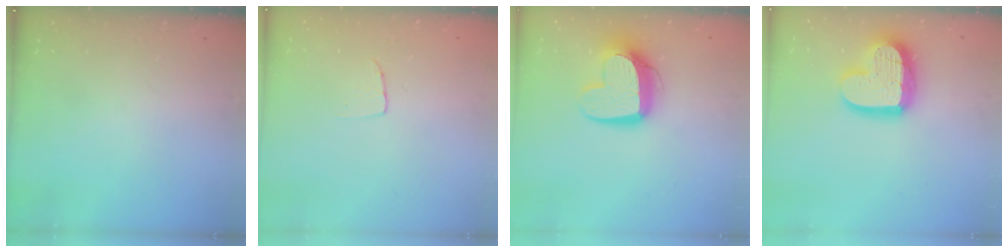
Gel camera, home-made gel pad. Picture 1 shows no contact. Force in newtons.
{"total": 2.9, "press": 2.9, "slide": 0.1}
{"total": 12.2, "press": 12.1, "slide": 0.8}
{"total": 18.3, "press": 18.2, "slide": 1.9}